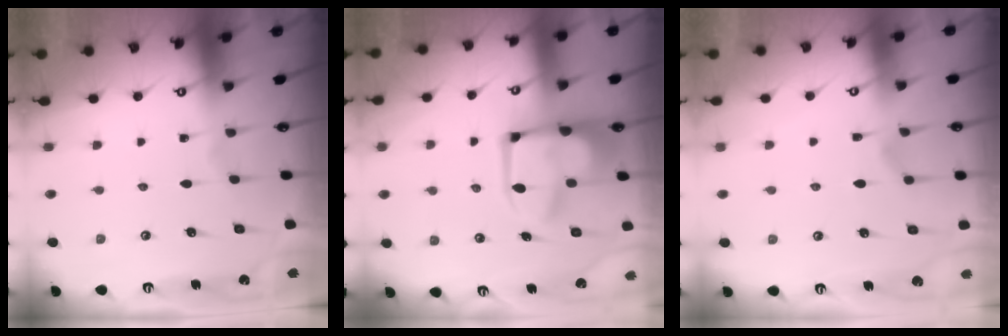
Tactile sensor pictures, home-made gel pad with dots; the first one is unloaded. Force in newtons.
{"total": 13.3, "press": 13.3, "slide": 1.1}
{"total": 2.4, "press": 2.0, "slide": 1.2}